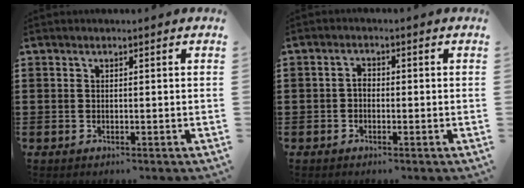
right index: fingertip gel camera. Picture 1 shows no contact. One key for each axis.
{"total": 1.7, "fx": -0.6, "fy": 1.0, "fz": 1.2, "tx": -0.025, "ty": 0.003, "tz": -0.012}